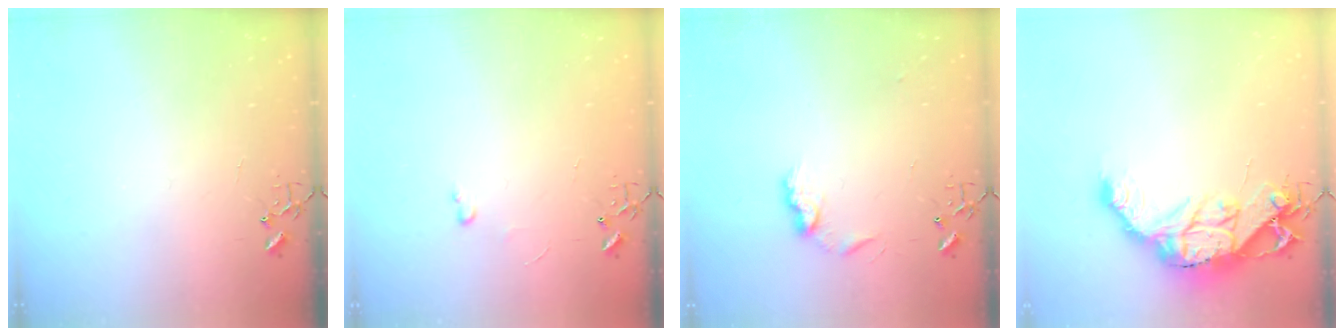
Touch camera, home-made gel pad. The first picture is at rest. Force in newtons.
{"total": 2.6, "press": 2.6, "slide": 0.4}
{"total": 8.4, "press": 8.4, "slide": 0.3}
{"total": 16.7, "press": 16.6, "slide": 1.4}